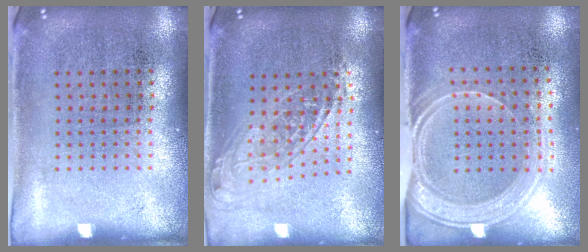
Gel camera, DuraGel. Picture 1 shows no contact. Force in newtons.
{"total": 1.5, "press": 1.3, "slide": 0.9}
{"total": 1.8, "press": 1.5, "slide": 0.9}